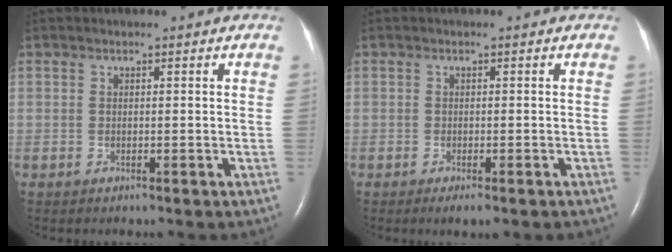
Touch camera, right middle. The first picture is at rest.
{"total": 2.8, "force": [-1.9, 0.7, 1.9], "torque": [-0.019, -0.005, -0.025]}